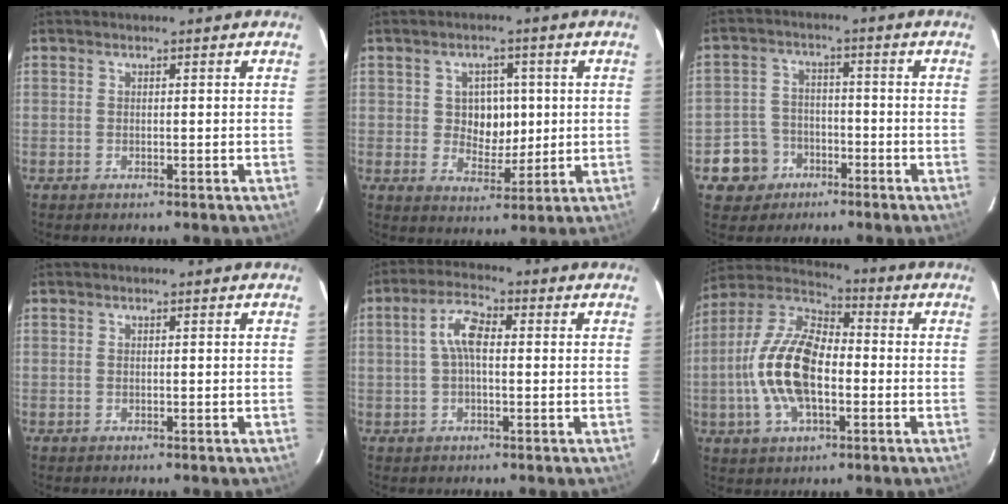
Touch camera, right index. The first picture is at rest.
{"total": 6.5, "force": [0.8, 5.4, 3.7], "torque": [-0.059, 0.009, 0.021]}
{"total": 7.5, "force": [-3.9, 6.3, 1.3], "torque": [-0.053, 0.024, -0.057]}
{"total": 0.0}
{"total": 5.7, "force": [0.4, 2.3, 5.2], "torque": [-0.104, 0.017, 0.006]}
{"total": 16.3, "force": [-2.8, 8.0, 13.9], "torque": [-0.288, 0.008, -0.057]}